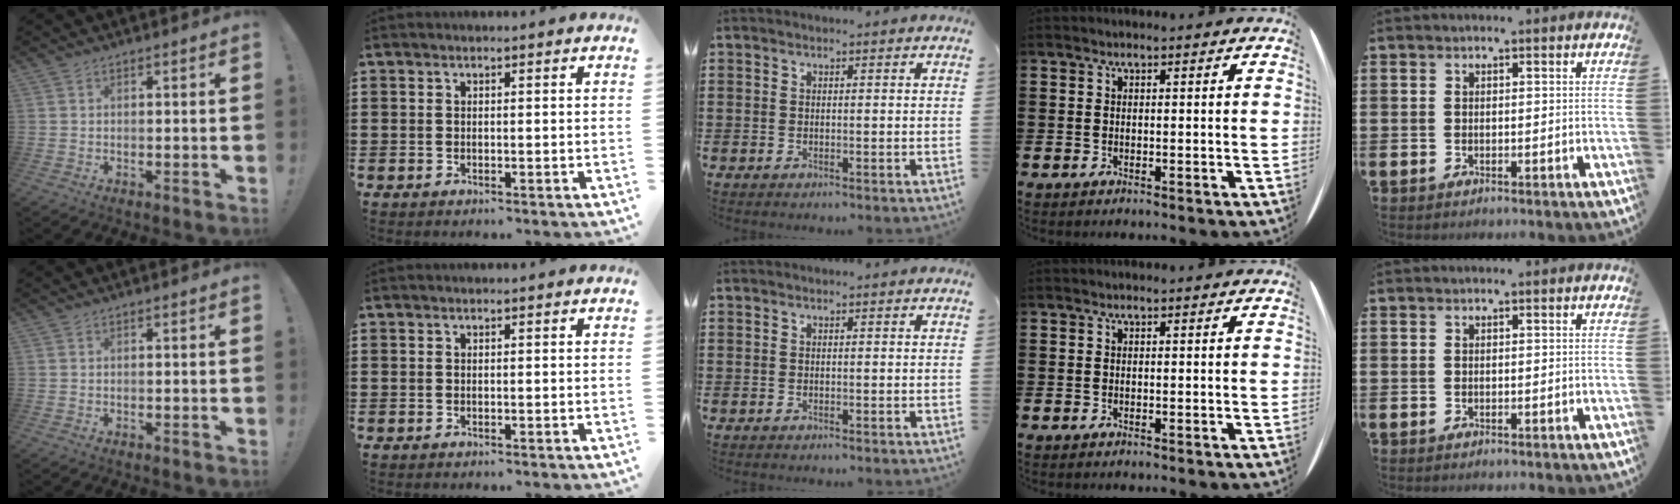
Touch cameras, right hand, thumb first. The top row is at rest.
{}